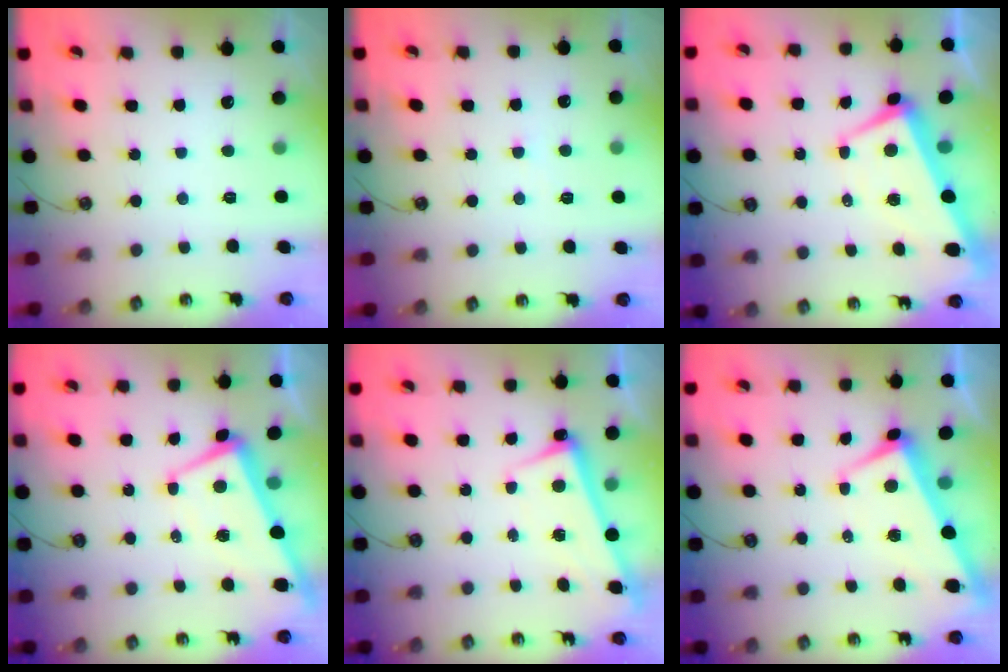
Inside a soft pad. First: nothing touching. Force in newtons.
{"total": 2.2, "press": 2.1, "slide": 0.3}
{"total": 2.0, "press": 1.6, "slide": 1.2}
{"total": 0.9, "press": 0.5, "slide": 0.7}
{"total": 2.6, "press": 2.4, "slide": 1.0}
{"total": 1.7, "press": 1.4, "slide": 1.0}